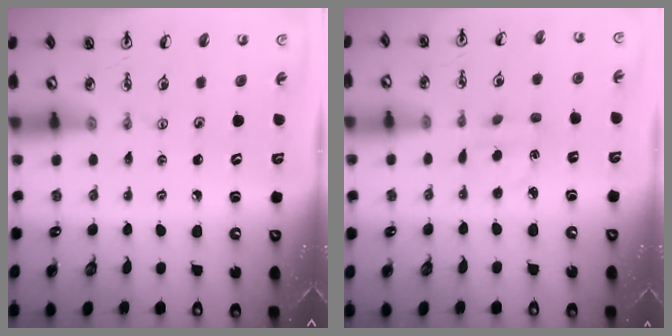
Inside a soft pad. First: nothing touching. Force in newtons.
{"total": 2.4, "press": 2.4, "slide": 0.5}